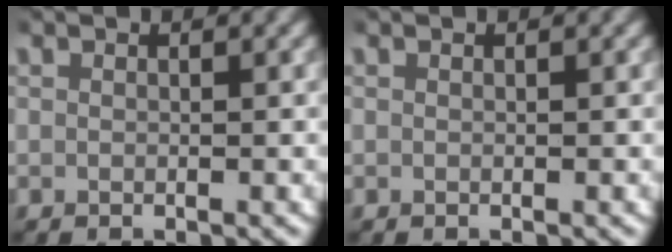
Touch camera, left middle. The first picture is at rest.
{"total": 0.0}